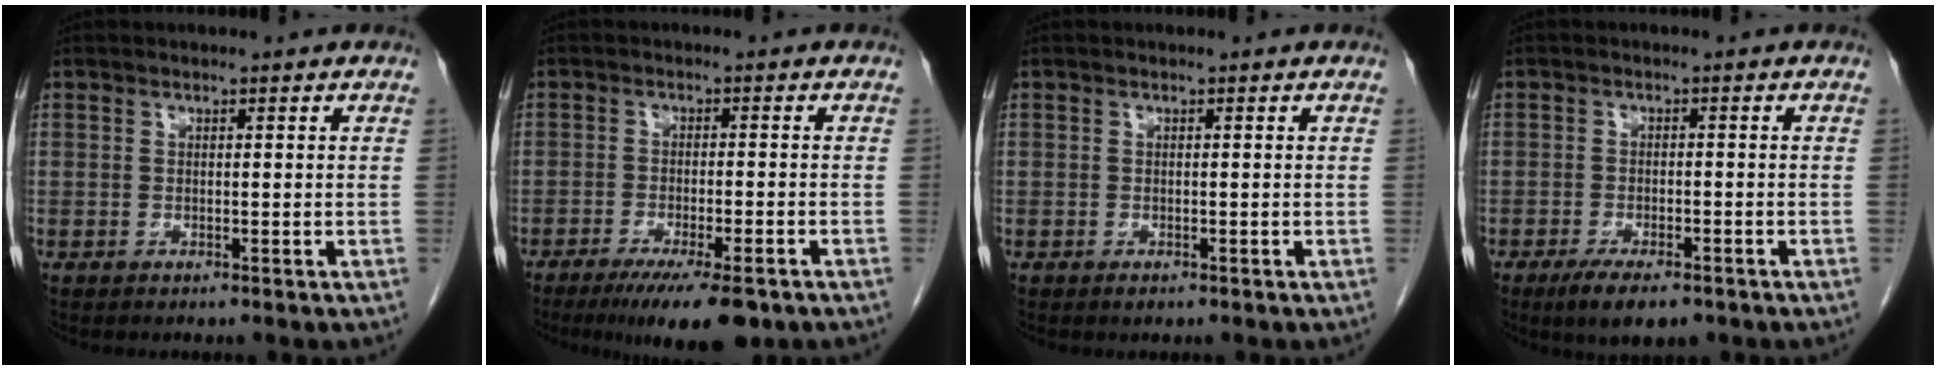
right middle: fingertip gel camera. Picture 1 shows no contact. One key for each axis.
{"total": 10.4, "fx": -7.3, "fy": 1.8, "fz": 7.2, "tx": -0.102, "ty": -0.018, "tz": -0.110}
{"total": 0.6, "fx": -0.4, "fy": 0.3, "fz": 0.3, "tx": -0.006, "ty": 0.000, "tz": -0.004}
{"total": 6.0, "fx": -4.2, "fy": 1.9, "fz": 3.9, "tx": -0.064, "ty": -0.008, "tz": -0.064}